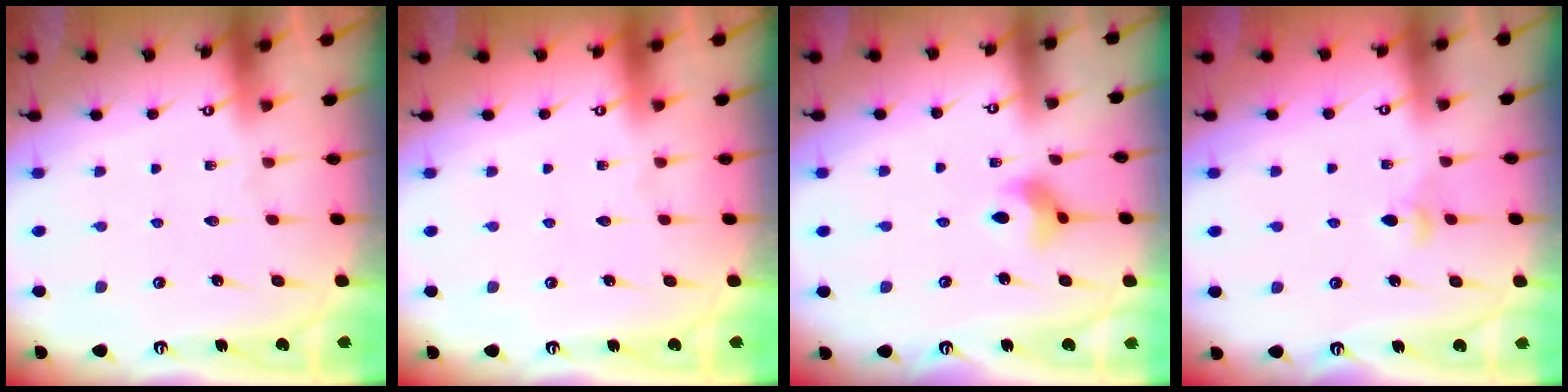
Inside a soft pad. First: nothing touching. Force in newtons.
{"total": 0.0}
{"total": 6.0, "press": 5.9, "slide": 0.6}
{"total": 3.1, "press": 3.0, "slide": 0.8}